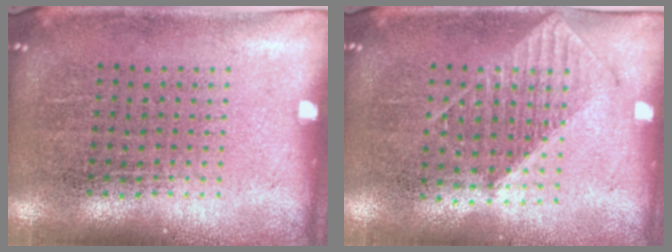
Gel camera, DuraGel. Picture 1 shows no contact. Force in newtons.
{"total": 1.1, "press": 1.0, "slide": 0.3}